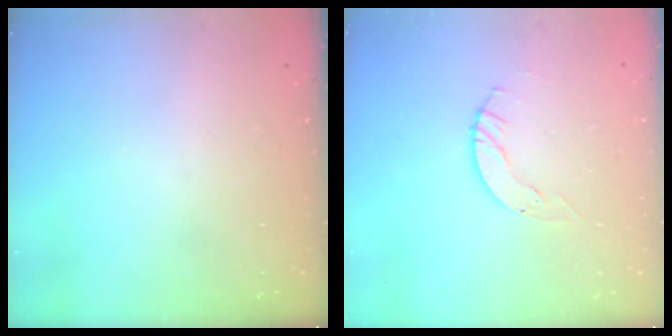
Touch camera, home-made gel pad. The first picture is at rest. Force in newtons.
{"total": 4.0, "press": 4.0, "slide": 0.4}